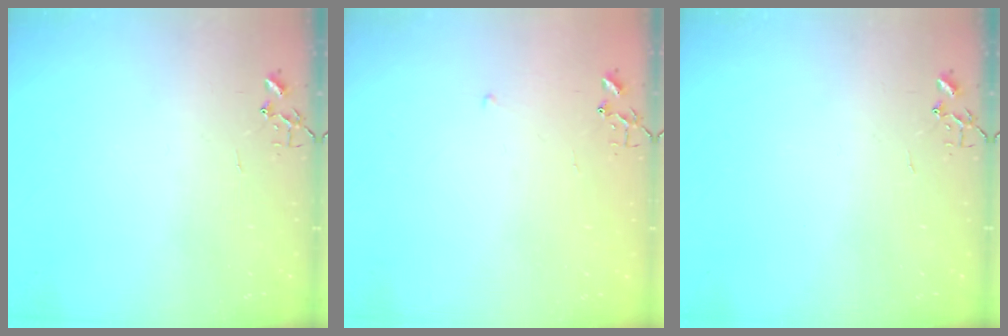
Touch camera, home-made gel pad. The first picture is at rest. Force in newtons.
{"total": 2.3, "press": 2.3, "slide": 0.3}
{"total": 0.0}